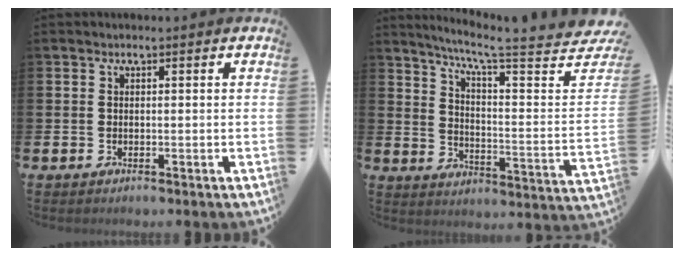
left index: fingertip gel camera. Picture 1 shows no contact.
{"total": 5.6, "force": [4.7, -0.1, 3.0], "torque": [-0.063, -0.069, 0.067]}